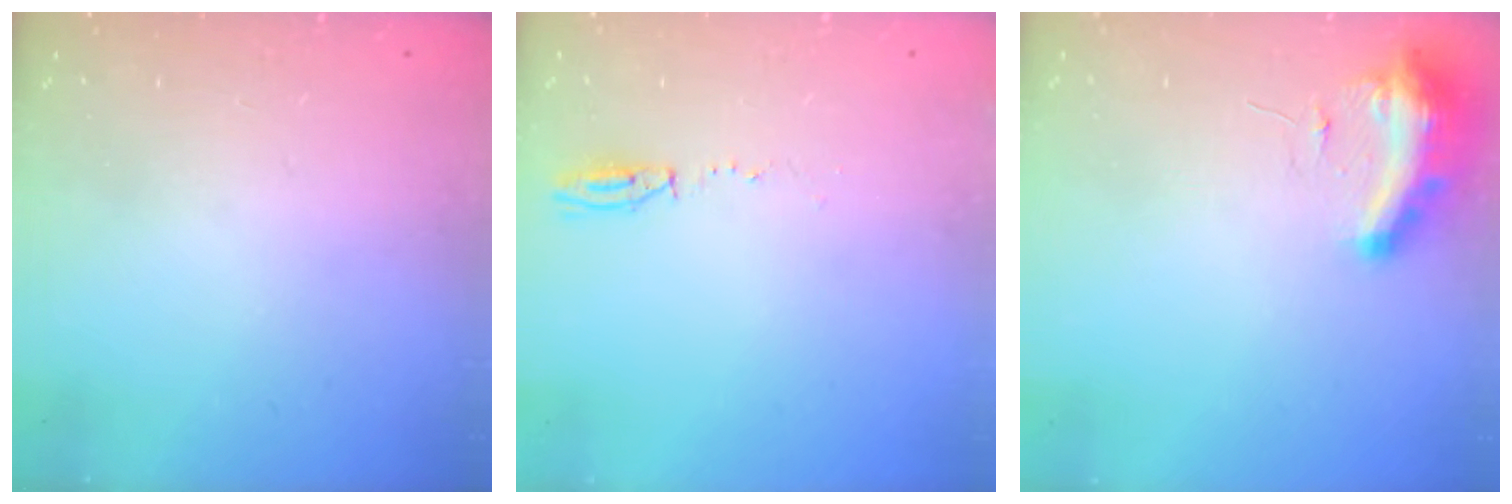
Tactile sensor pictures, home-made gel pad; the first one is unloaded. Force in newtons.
{"total": 3.9, "press": 3.8, "slide": 0.9}
{"total": 9.4, "press": 9.3, "slide": 1.3}